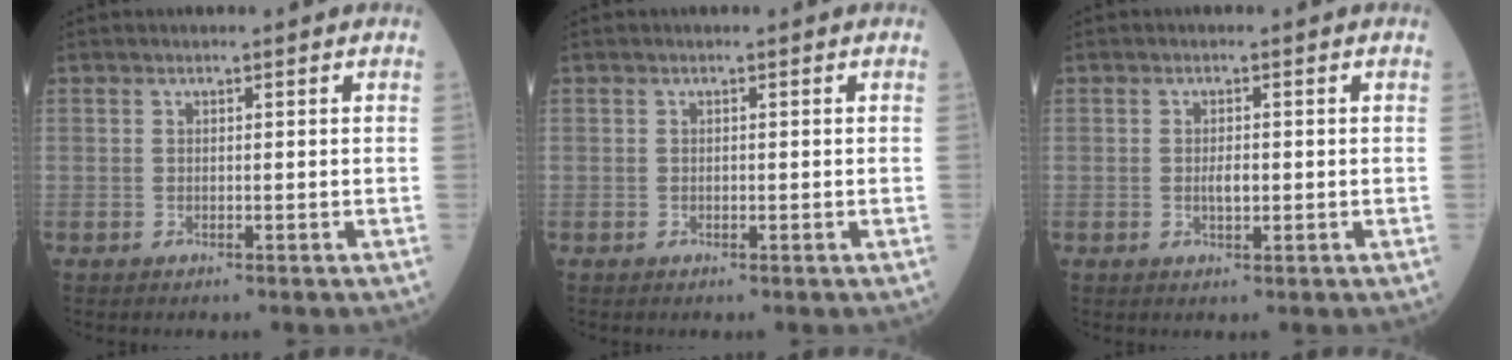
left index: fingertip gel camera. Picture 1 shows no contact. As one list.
[{"total": 0.0}, {"total": 1.9, "force": [-0.2, 0.7, 1.8], "torque": [-0.035, 0.000, -0.002]}]